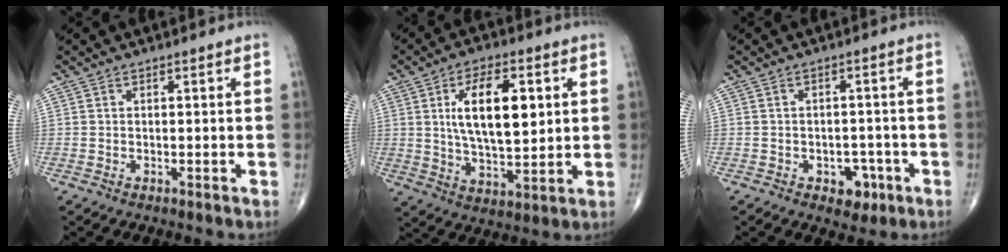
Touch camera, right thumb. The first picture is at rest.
{"total": 14.0, "force": [3.1, 6.5, 12.0], "torque": [-0.190, -0.012, 0.059]}
{"total": 4.6, "force": [-2.1, 3.2, 2.6], "torque": [-0.009, 0.016, -0.024]}